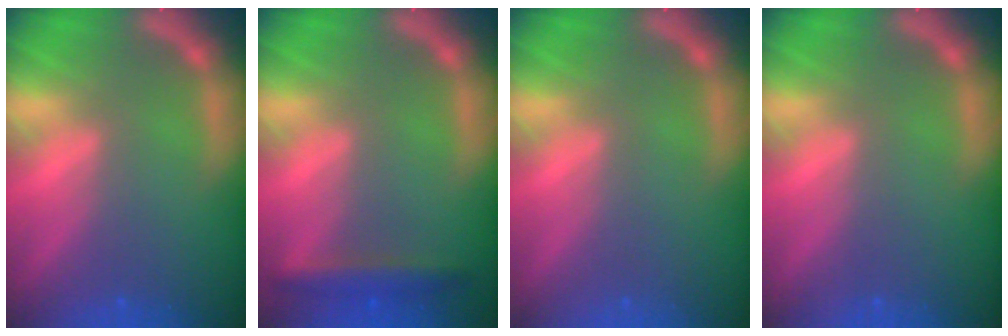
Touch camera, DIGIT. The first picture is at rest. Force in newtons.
{"total": 2.9}
{"total": 0.0}
{"total": 0.0}